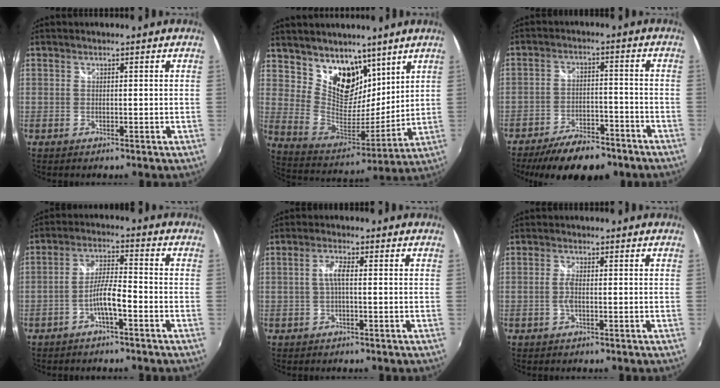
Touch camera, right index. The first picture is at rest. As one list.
[{"total": 14.1, "force": [9.3, 8.5, 6.2], "torque": [-0.115, -0.009, 0.177]}, {"total": 13.8, "force": [-10.9, 5.1, 6.9], "torque": [-0.146, -0.011, -0.160]}, {"total": 5.5, "force": [-2.9, 0.7, 4.7], "torque": [-0.095, 0.010, -0.053]}, {"total": 2.6, "force": [-0.2, 0.4, 2.6], "torque": [-0.053, 0.005, -0.005]}, {"total": 1.9, "force": [-0.5, 0.3, 1.8], "torque": [-0.038, 0.000, -0.011]}]